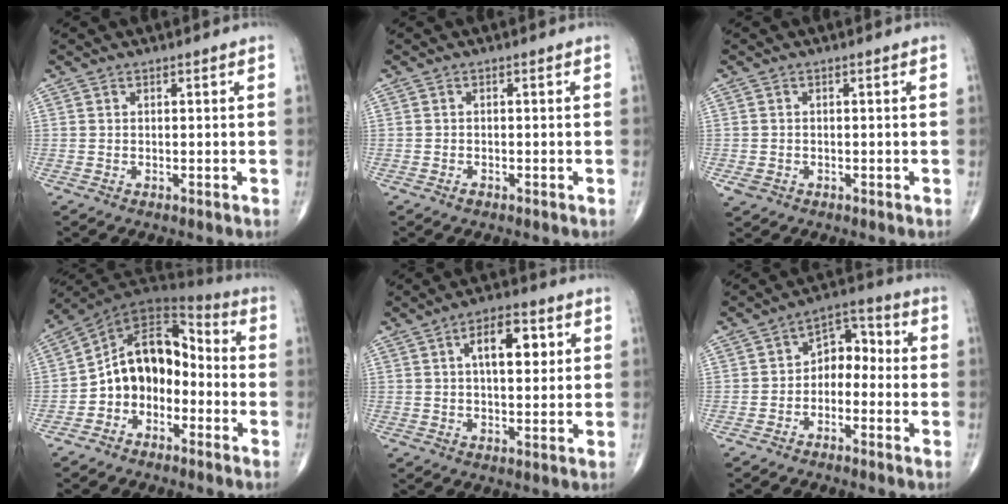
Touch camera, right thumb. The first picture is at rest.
{"total": 0.7, "force": [-0.6, 0.4, 0.3], "torque": [-0.002, 0.002, -0.011]}
{"total": 1.8, "force": [-0.7, 1.5, 0.7], "torque": [-0.013, 0.003, -0.007]}
{"total": 13.1, "force": [-3.1, 9.4, 8.6], "torque": [-0.105, 0.073, -0.067]}
{"total": 8.6, "force": [2.4, 4.1, 7.2], "torque": [-0.088, 0.004, 0.032]}
{"total": 6.9, "force": [-1.6, 4.8, 4.6], "torque": [-0.040, 0.044, -0.045]}